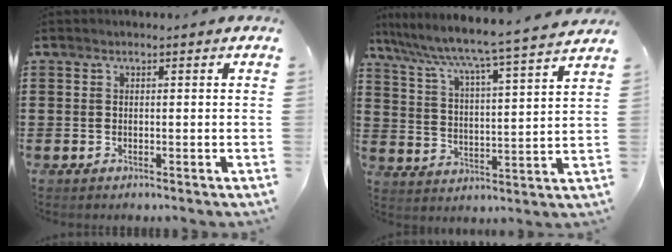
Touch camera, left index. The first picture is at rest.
{"total": 4.6, "force": [4.0, -0.8, 2.0], "torque": [-0.062, -0.045, 0.053]}